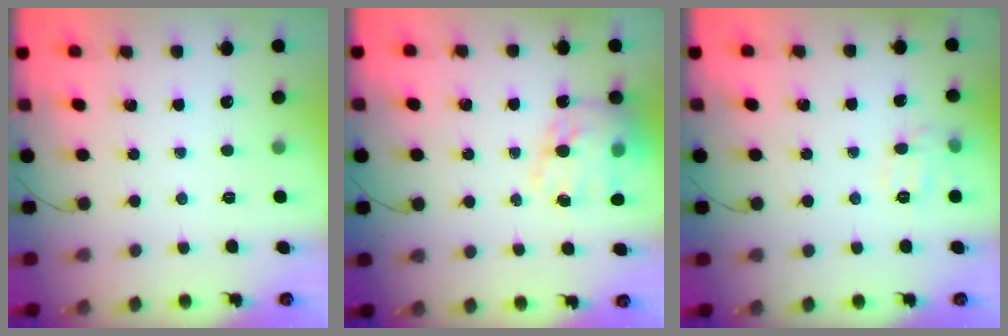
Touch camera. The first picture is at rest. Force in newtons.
{"total": 17.1, "press": 16.6, "slide": 4.2}
{"total": 8.1, "press": 8.0, "slide": 1.1}